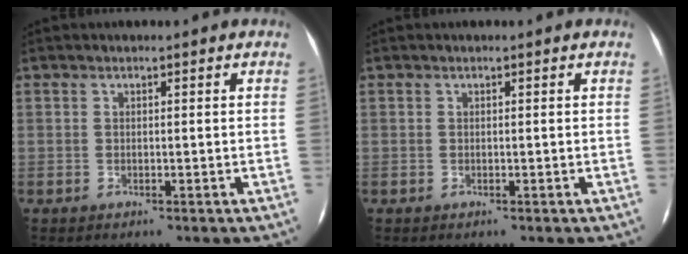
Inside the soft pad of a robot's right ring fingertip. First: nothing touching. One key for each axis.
{"total": 0.0}